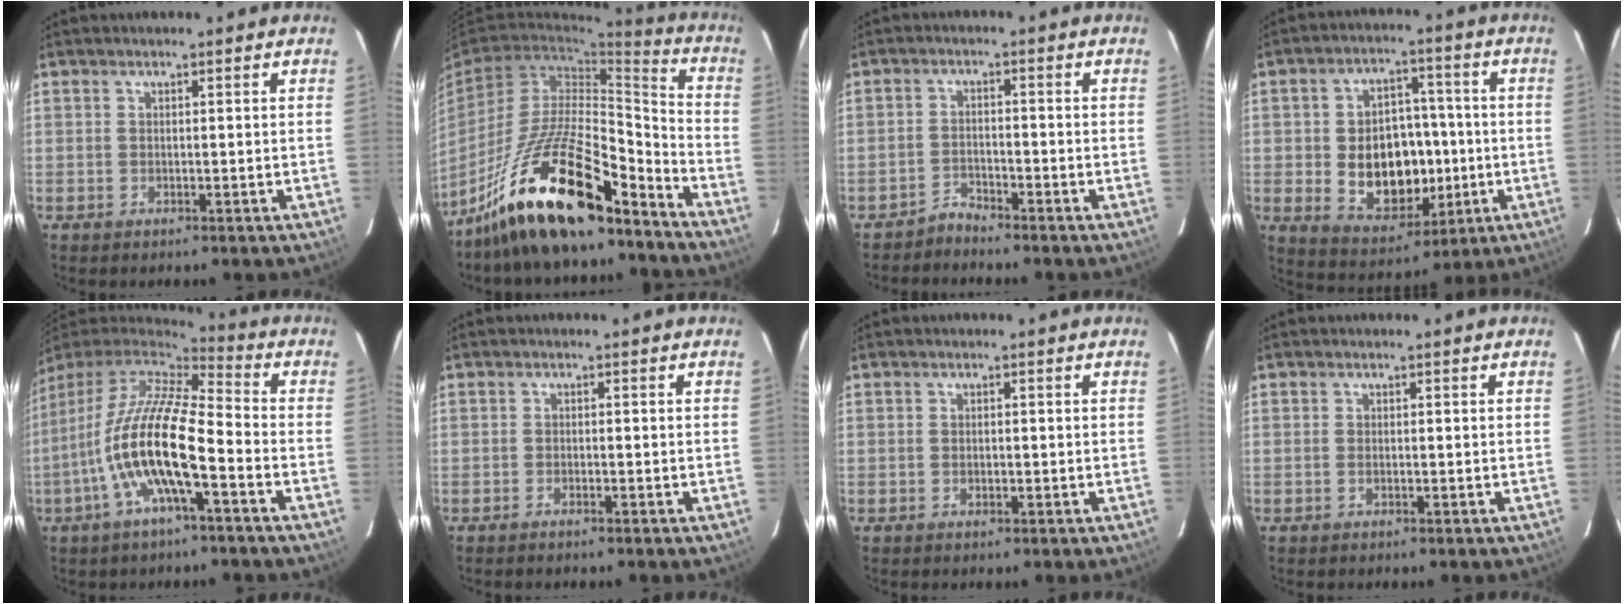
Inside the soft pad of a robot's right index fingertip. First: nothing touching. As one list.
[{"total": 21.3, "force": [-15.7, 5.7, 13.2], "torque": [-0.246, -0.004, -0.274]}, {"total": 2.5, "force": [-2.4, 0.3, -0.2], "torque": [0.004, 0.003, -0.050]}, {"total": 14.1, "force": [-1.7, 10.3, 9.5], "torque": [-0.189, 0.012, 0.001]}, {"total": 16.4, "force": [-5.5, 3.7, 15.1], "torque": [-0.279, -0.018, -0.108]}, {"total": 0.9, "force": [-0.8, 0.1, 0.3], "torque": [-0.011, 0.001, -0.020]}, {"total": 0.7, "force": [-0.1, 0.6, 0.3], "torque": [-0.004, 0.000, -0.001]}, {"total": 0.6, "force": [-0.1, 0.1, 0.5], "torque": [-0.013, 0.001, -0.004]}]